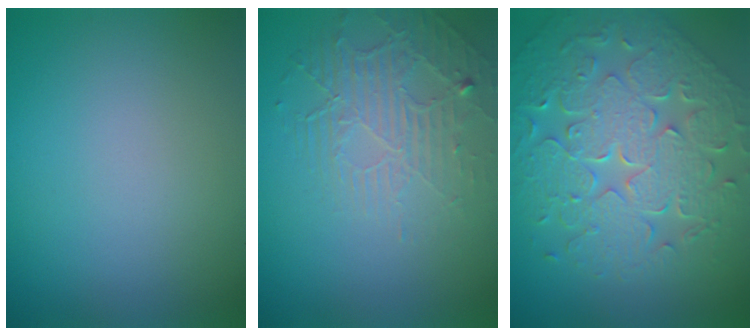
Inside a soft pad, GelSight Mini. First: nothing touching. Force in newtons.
{"total": 2.3, "press": 1.7, "slide": 1.6}
{"total": 9.1, "press": 6.7, "slide": 6.2}